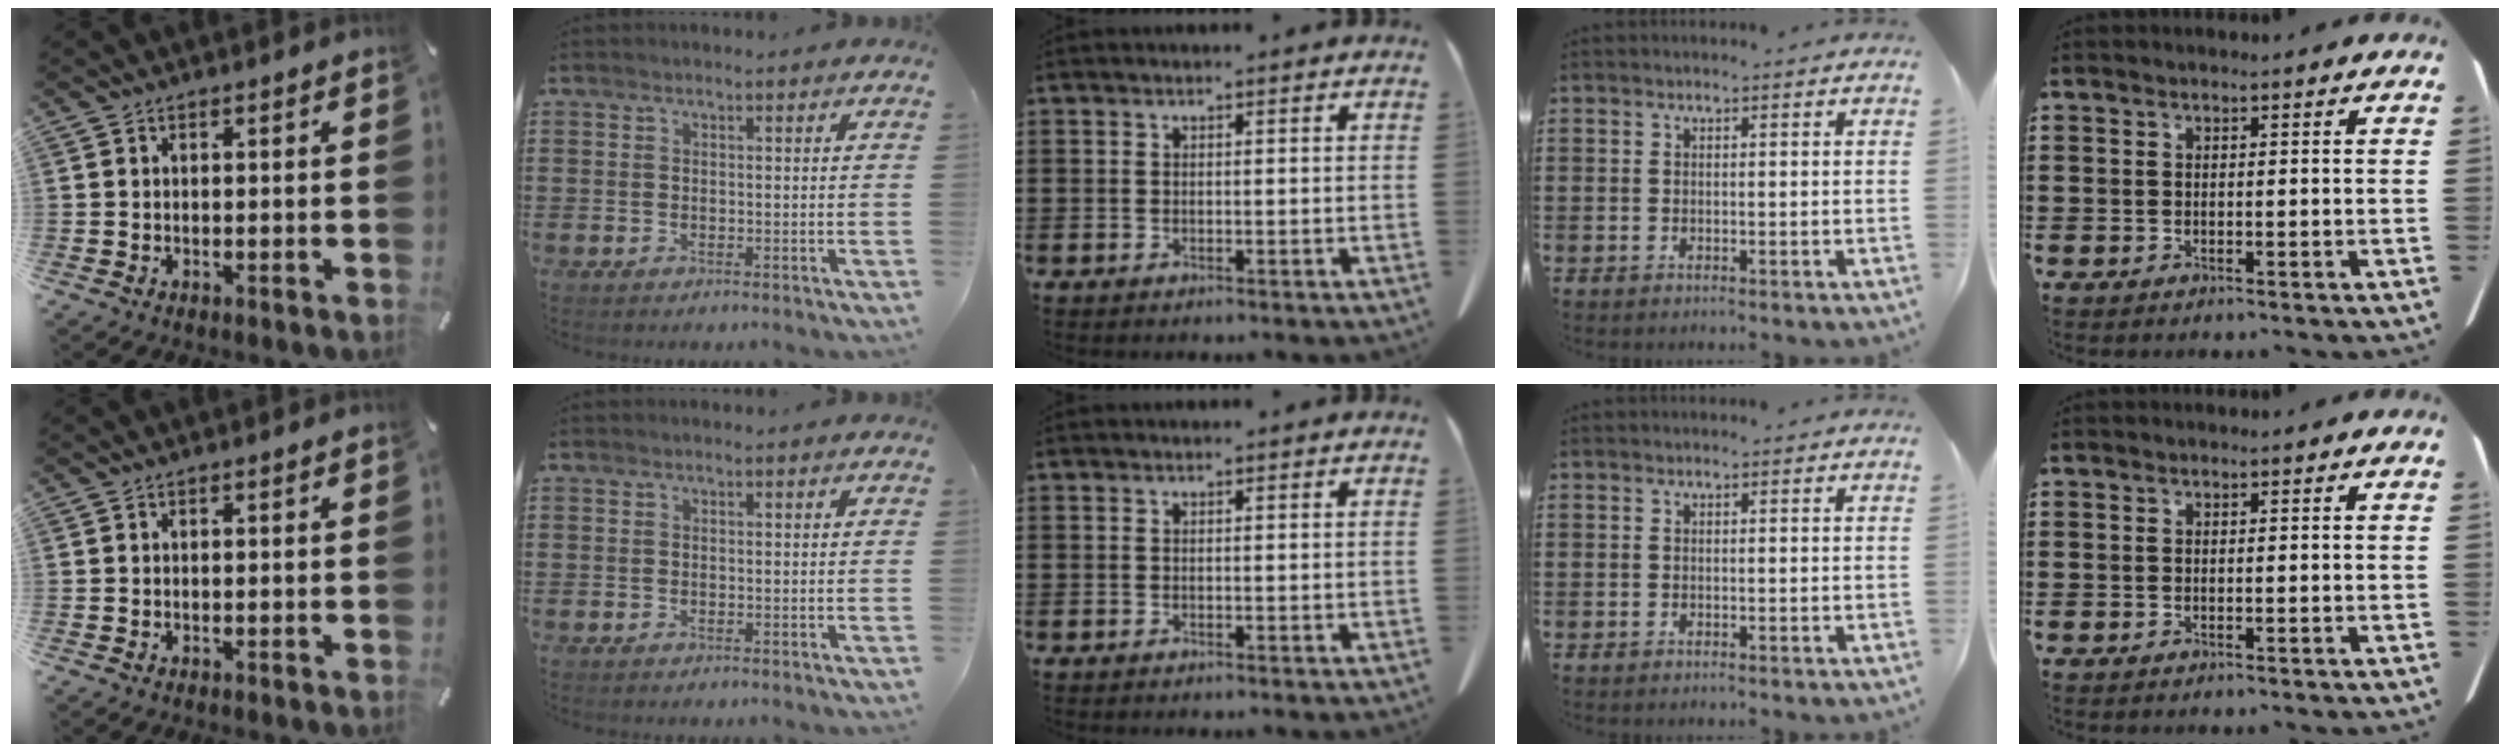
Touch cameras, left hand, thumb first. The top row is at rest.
{}